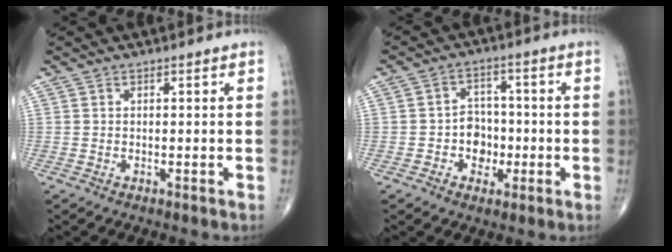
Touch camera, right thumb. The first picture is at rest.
{"total": 6.0, "force": [-1.6, 5.1, 2.8], "torque": [-0.003, 0.018, -0.033]}